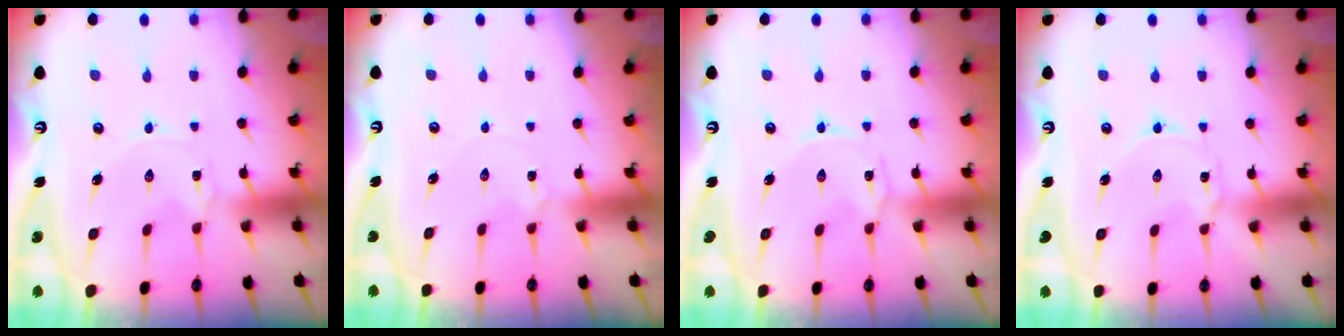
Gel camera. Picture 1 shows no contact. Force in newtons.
{"total": 2.6, "press": 2.6, "slide": 0.5}
{"total": 1.4, "press": 1.4, "slide": 0.2}
{"total": 0.9, "press": 0.9, "slide": 0.2}